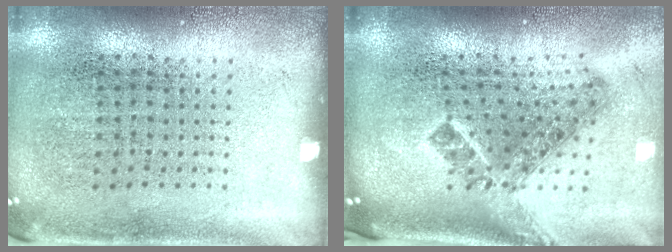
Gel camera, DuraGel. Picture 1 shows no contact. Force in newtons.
{"total": 1.7, "press": 1.3, "slide": 1.2}